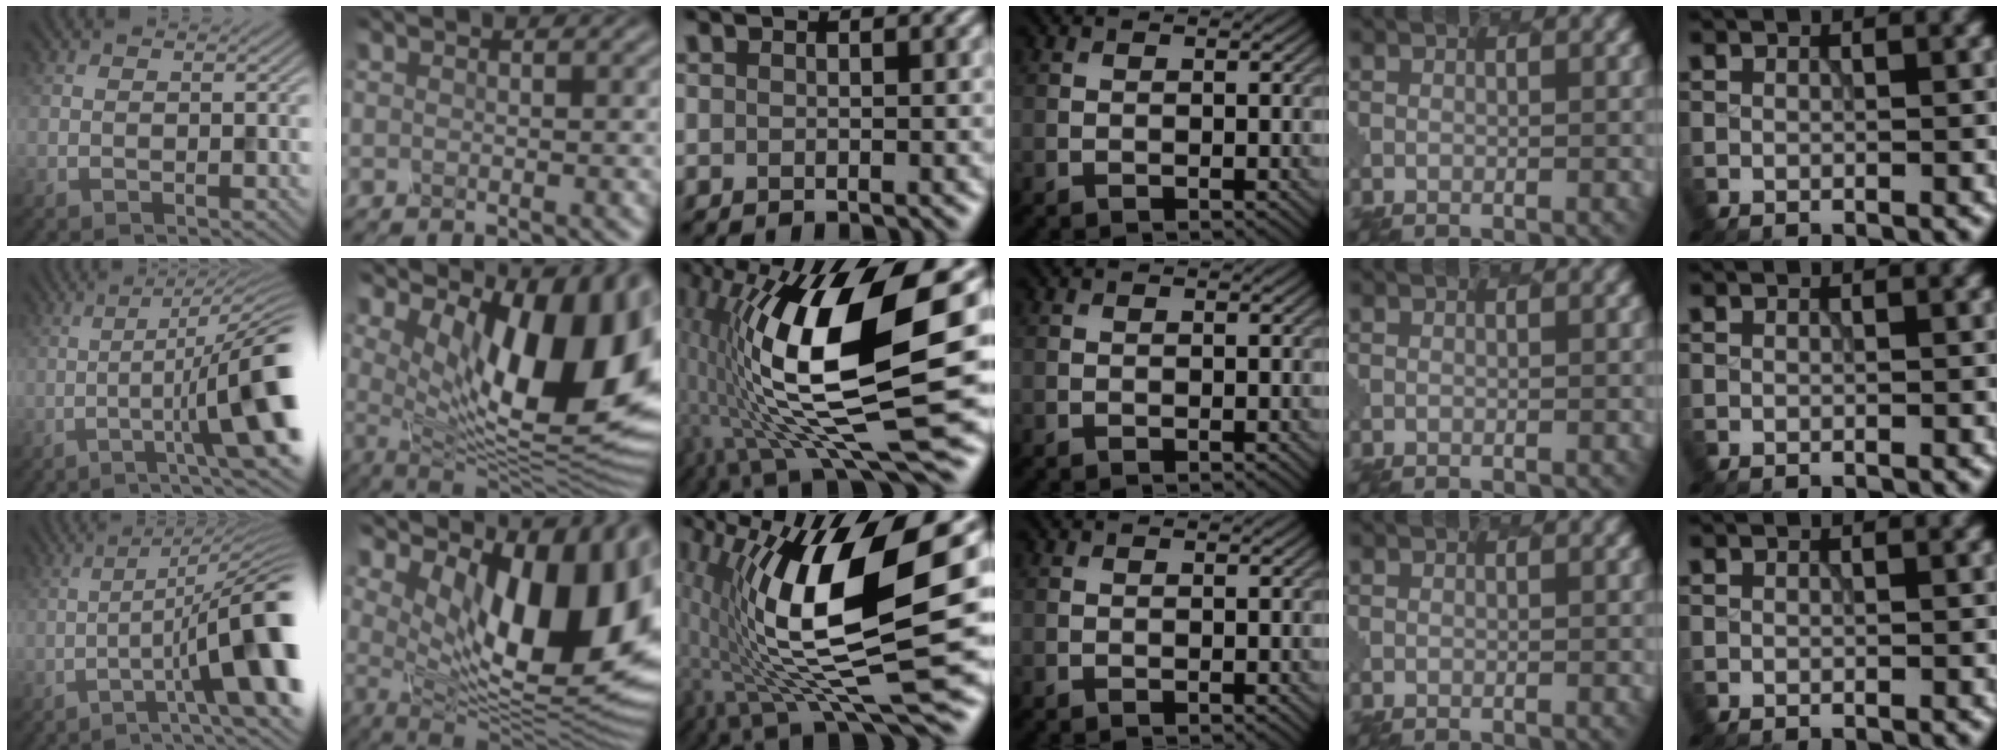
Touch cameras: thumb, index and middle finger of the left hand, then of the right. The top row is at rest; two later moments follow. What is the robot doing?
{"motion": "dispense", "object": "dispenser bottle"}